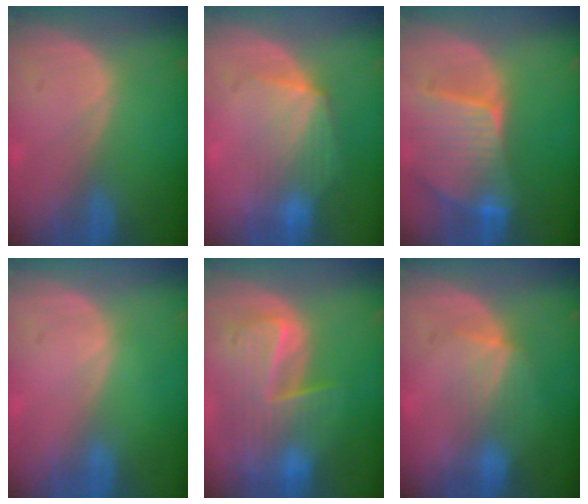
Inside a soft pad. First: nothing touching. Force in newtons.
{"total": 7.1, "press": 6.8, "slide": 2.3}
{"total": 9.4, "press": 8.3, "slide": 4.5}
{"total": 0.0}
{"total": 10.0, "press": 8.7, "slide": 5.0}
{"total": 4.2, "press": 4.0, "slide": 1.1}